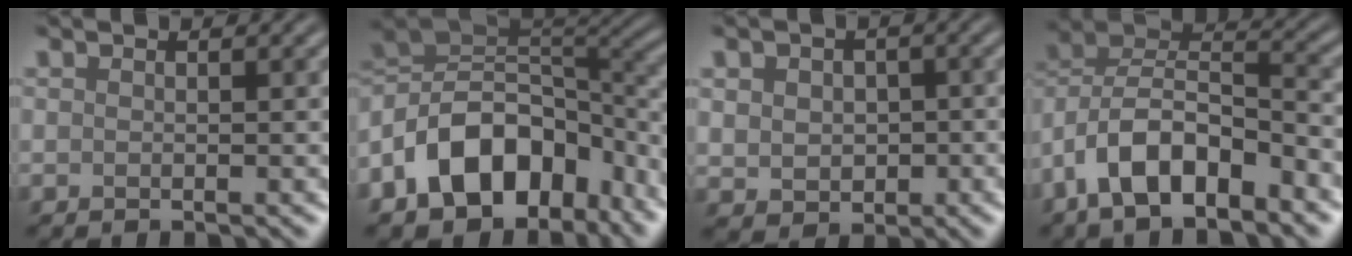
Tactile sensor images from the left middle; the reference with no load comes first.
{"total": 12.7, "force": [-5.5, 8.8, 7.4], "torque": [-0.133, 0.007, -0.106]}
{"total": 3.8, "force": [0.2, 3.2, 2.2], "torque": [-0.037, -0.001, 0.005]}
{"total": 9.5, "force": [-4.7, 4.4, 6.9], "torque": [-0.116, 0.015, -0.093]}